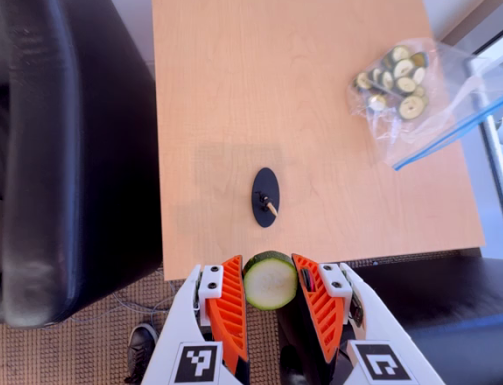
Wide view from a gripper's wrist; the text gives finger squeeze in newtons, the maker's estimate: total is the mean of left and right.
{"total": 10.4, "left": 10.6, "right": 10.2}